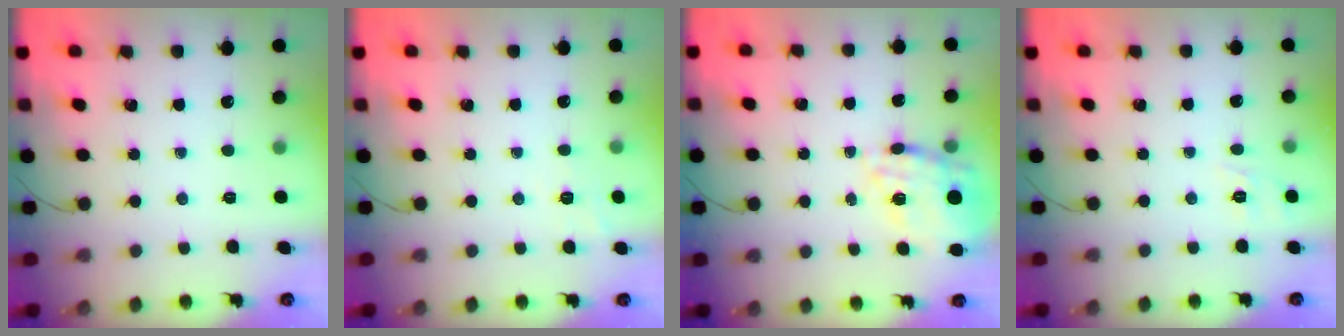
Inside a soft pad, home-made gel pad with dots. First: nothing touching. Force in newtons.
{"total": 2.0, "press": 1.5, "slide": 1.4}
{"total": 18.5, "press": 18.2, "slide": 3.7}
{"total": 5.8, "press": 5.5, "slide": 1.9}